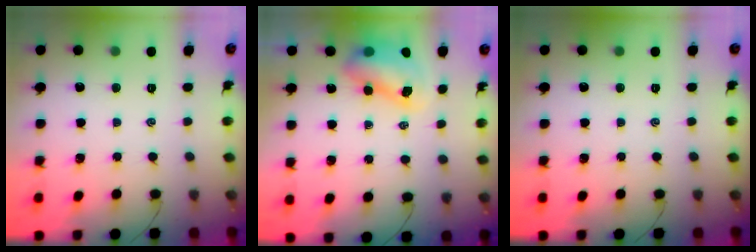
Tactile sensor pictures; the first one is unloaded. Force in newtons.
{"total": 8.2, "press": 8.0, "slide": 2.0}
{"total": 0.0}